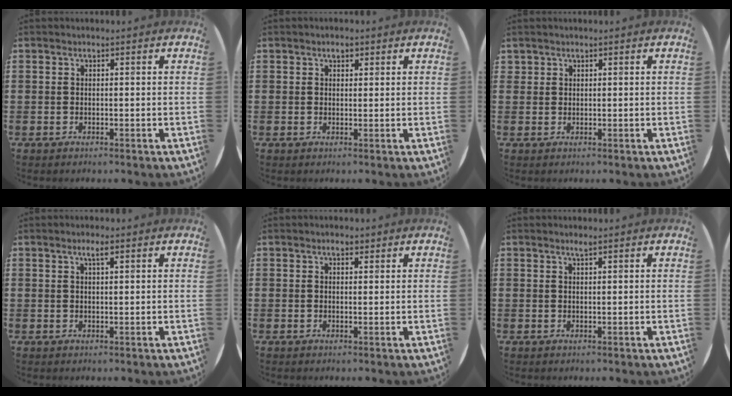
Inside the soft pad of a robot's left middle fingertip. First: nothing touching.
{"total": 1.3, "force": [0.9, 0.7, 0.6], "torque": [-0.005, 0.002, 0.015]}
{"total": 0.8, "force": [0.7, 0.4, -0.1], "torque": [0.000, 0.003, 0.014]}
{"total": 1.5, "force": [1.0, 0.2, 1.1], "torque": [-0.023, 0.003, 0.016]}
{"total": 1.1, "force": [0.9, 0.5, 0.4], "torque": [-0.001, 0.002, 0.015]}
{"total": 0.8, "force": [0.7, -0.1, 0.4], "torque": [-0.007, -0.001, 0.013]}